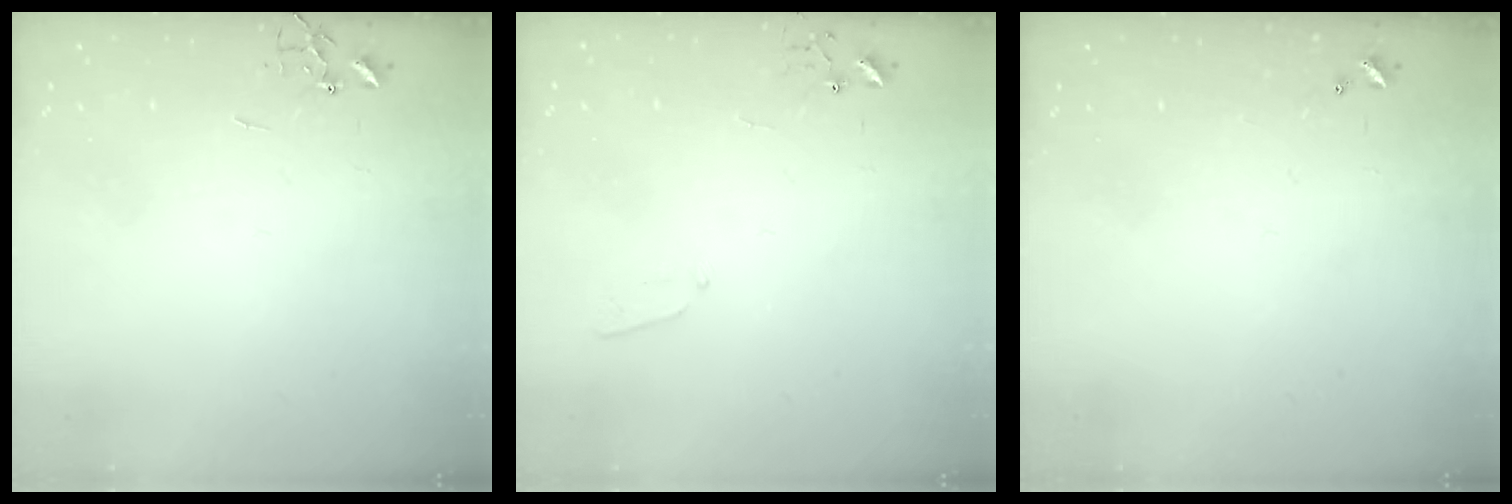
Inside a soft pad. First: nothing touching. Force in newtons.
{"total": 3.9, "press": 3.9, "slide": 0.6}
{"total": 0.0}